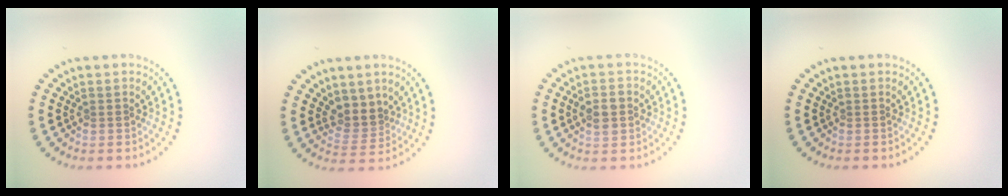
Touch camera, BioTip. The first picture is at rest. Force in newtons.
{"total": 2.8, "press": 2.2, "slide": 1.8}
{"total": 2.7, "press": 2.7, "slide": 0.0}
{"total": 0.0}